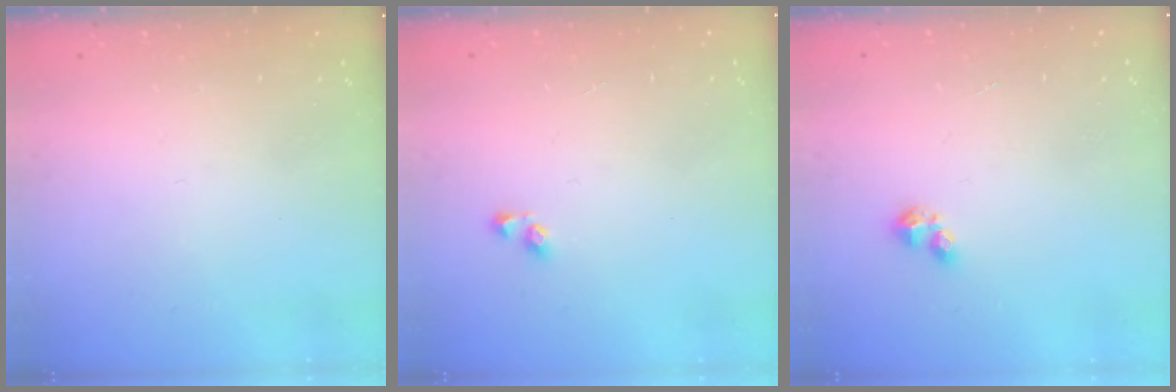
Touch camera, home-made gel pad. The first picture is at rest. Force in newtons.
{"total": 2.9, "press": 2.9, "slide": 0.2}
{"total": 3.3, "press": 3.2, "slide": 0.7}